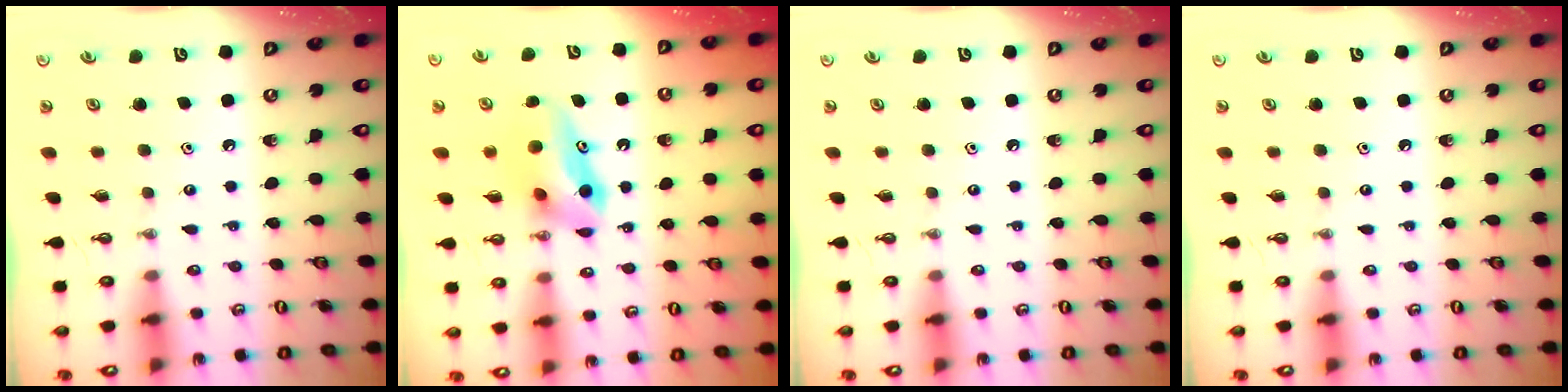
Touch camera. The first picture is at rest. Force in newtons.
{"total": 8.2, "press": 8.0, "slide": 1.6}
{"total": 0.0}
{"total": 0.0}